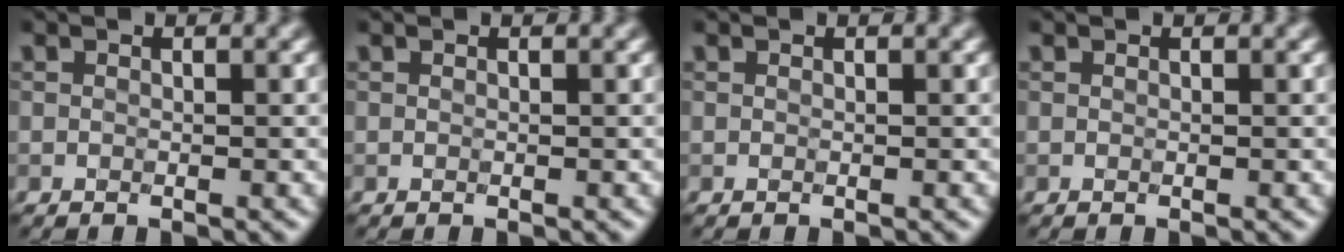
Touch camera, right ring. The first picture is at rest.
{"total": 0.0}
{"total": 0.0}
{"total": 0.0}